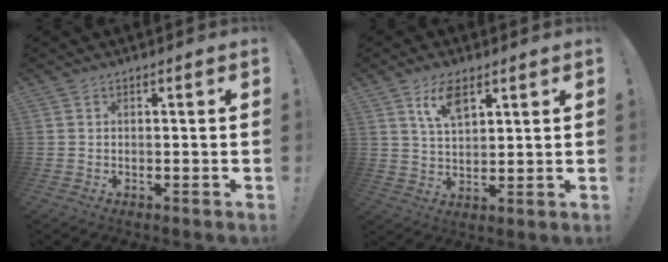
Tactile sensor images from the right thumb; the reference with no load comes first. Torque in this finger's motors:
{"motor_torque": [0.00, 0.00, 0.44, 0.35, 0.01]}